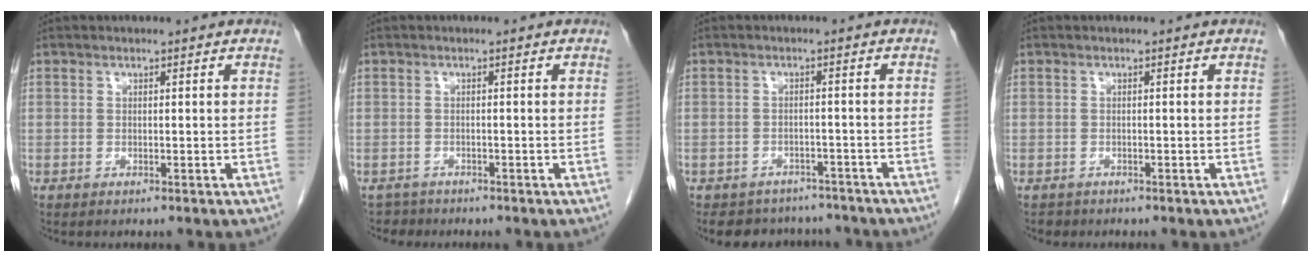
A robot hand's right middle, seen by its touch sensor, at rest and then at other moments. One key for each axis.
{"total": 1.7, "fx": -1.5, "fy": 0.7, "fz": -0.6, "tx": 0.005, "ty": 0.000, "tz": -0.025}
{"total": 8.0, "fx": -7.1, "fy": 3.5, "fz": 0.8, "tx": -0.003, "ty": 0.013, "tz": -0.086}
{"total": 1.0, "fx": -0.8, "fy": 0.5, "fz": -0.1, "tx": -0.007, "ty": 0.001, "tz": -0.013}